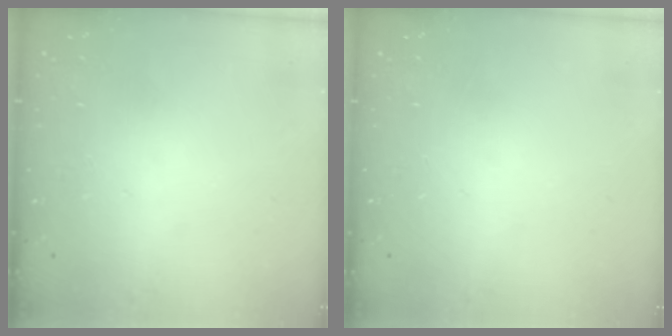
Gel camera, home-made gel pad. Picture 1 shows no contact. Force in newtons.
{"total": 0.0}